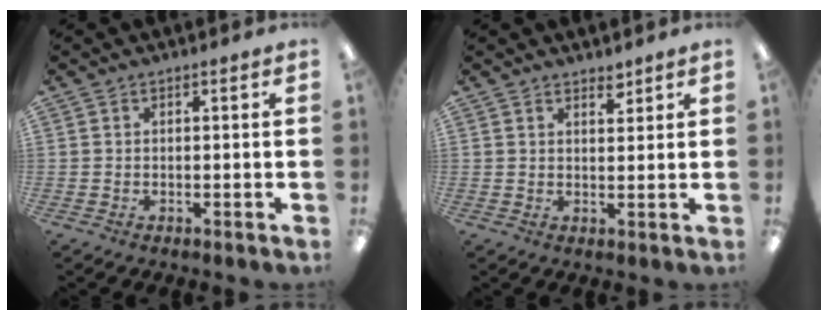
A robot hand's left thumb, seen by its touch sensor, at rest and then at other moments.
{"total": 2.9, "force": [2.5, 1.2, 1.0], "torque": [0.002, -0.016, 0.041]}